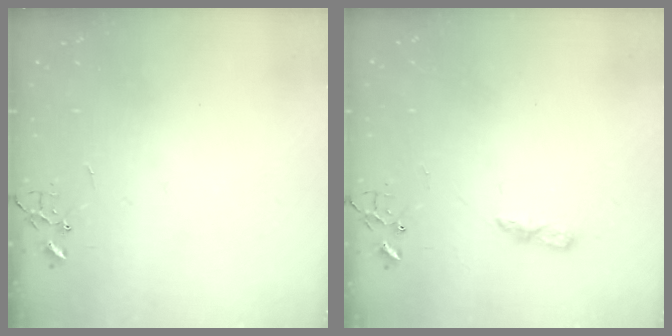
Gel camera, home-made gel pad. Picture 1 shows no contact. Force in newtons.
{"total": 4.6, "press": 4.6, "slide": 0.6}